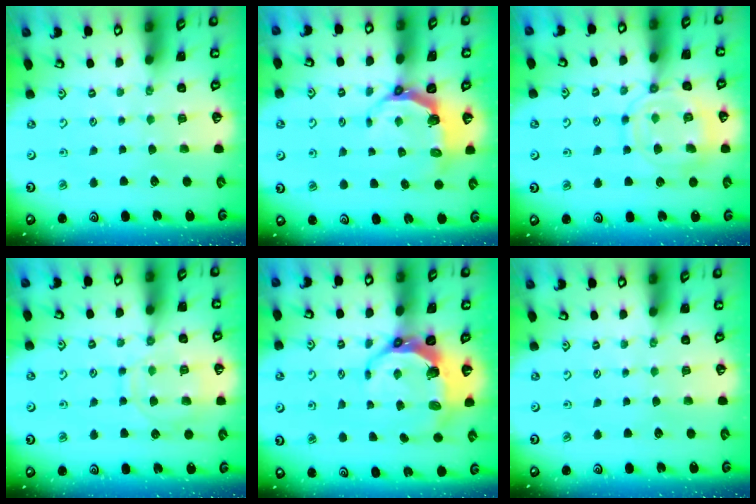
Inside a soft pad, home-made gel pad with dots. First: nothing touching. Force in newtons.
{"total": 5.7, "press": 4.3, "slide": 3.8}
{"total": 14.2, "press": 14.1, "slide": 1.3}
{"total": 11.9, "press": 11.9, "slide": 1.2}
{"total": 9.1, "press": 7.6, "slide": 5.1}
{"total": 0.0}